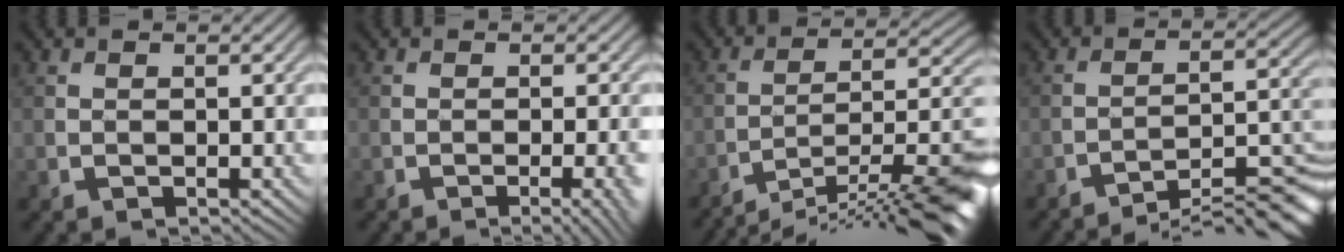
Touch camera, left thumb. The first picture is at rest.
{"total": 4.4, "force": [-2.0, 1.0, 3.8], "torque": [-0.040, -0.001, -0.019]}
{"total": 14.5, "force": [-10.6, 3.2, 9.5], "torque": [-0.122, 0.005, -0.168]}
{"total": 9.1, "force": [-7.4, 0.7, 5.2], "torque": [-0.076, 0.012, -0.117]}